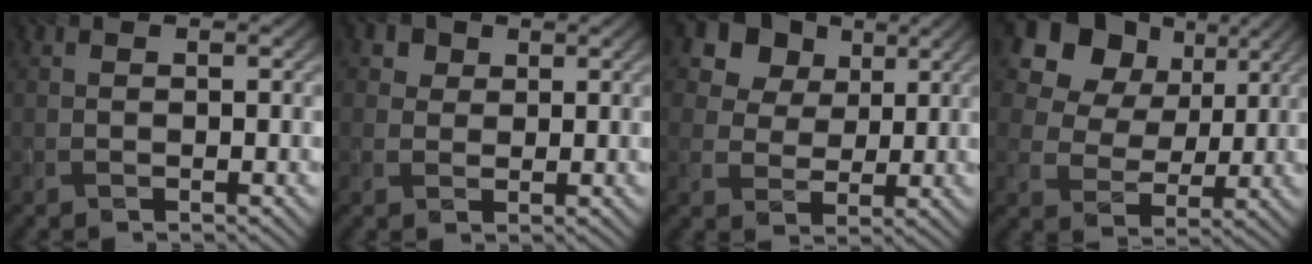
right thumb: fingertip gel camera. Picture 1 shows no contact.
{"total": 3.2, "force": [1.8, 2.4, 1.2], "torque": [-0.034, -0.010, 0.035]}
{"total": 12.3, "force": [6.7, 8.8, 5.4], "torque": [-0.148, 0.013, 0.129]}
{"total": 13.3, "force": [6.9, 9.5, 6.4], "torque": [-0.158, 0.036, 0.114]}